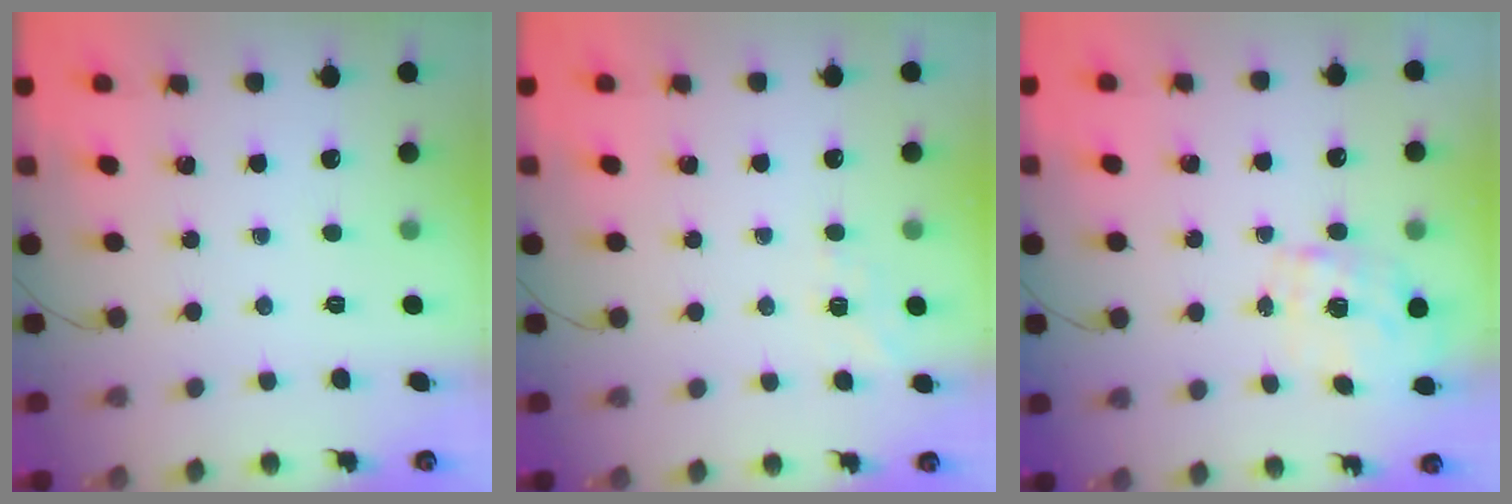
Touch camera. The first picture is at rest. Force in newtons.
{"total": 6.6, "press": 6.4, "slide": 1.7}
{"total": 2.2, "press": 2.2, "slide": 0.4}